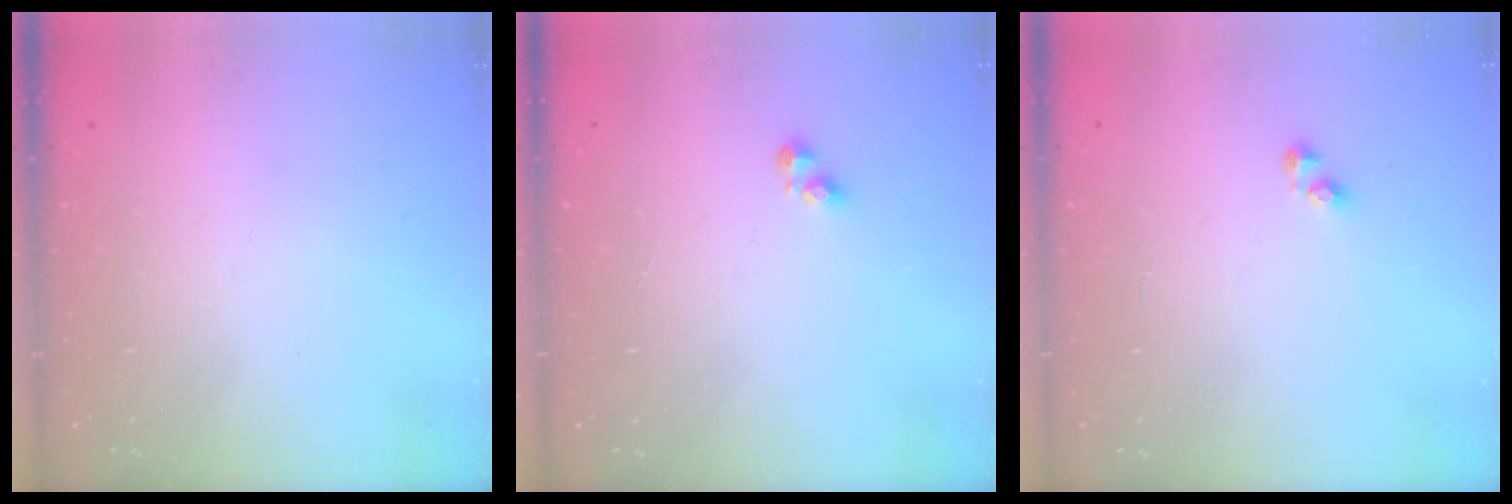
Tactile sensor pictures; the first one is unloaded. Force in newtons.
{"total": 2.4, "press": 2.4, "slide": 0.3}
{"total": 2.2, "press": 2.2, "slide": 0.3}